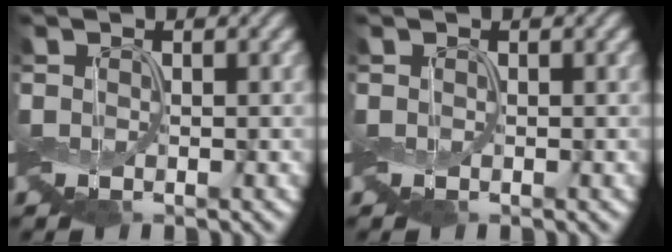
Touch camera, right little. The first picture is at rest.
{"total": 0.0}